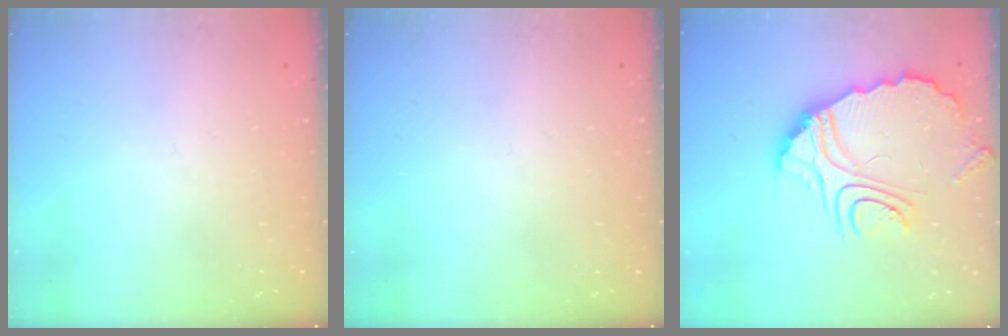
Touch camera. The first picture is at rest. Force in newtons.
{"total": 0.0}
{"total": 15.7, "press": 15.7, "slide": 1.3}